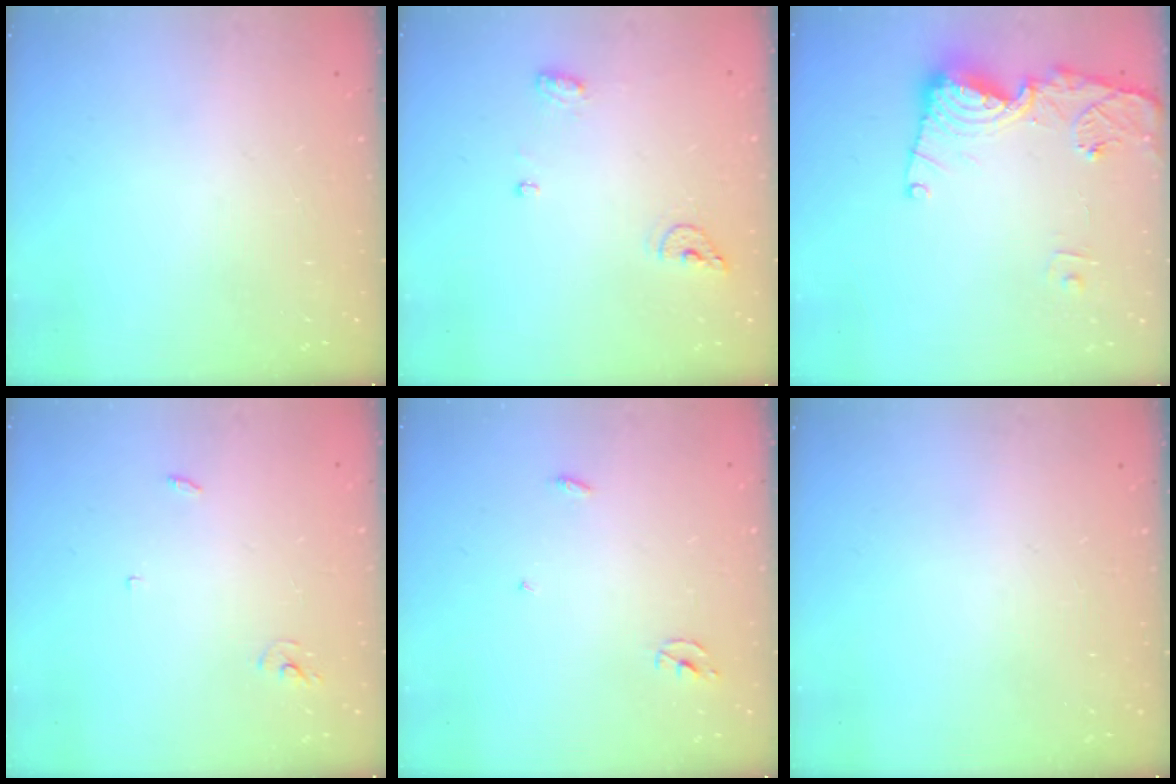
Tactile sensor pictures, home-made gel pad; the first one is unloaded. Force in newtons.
{"total": 6.6, "press": 6.5, "slide": 1.0}
{"total": 13.6, "press": 13.5, "slide": 1.8}
{"total": 2.5, "press": 2.5, "slide": 0.1}
{"total": 2.3, "press": 2.3, "slide": 0.2}
{"total": 0.0}